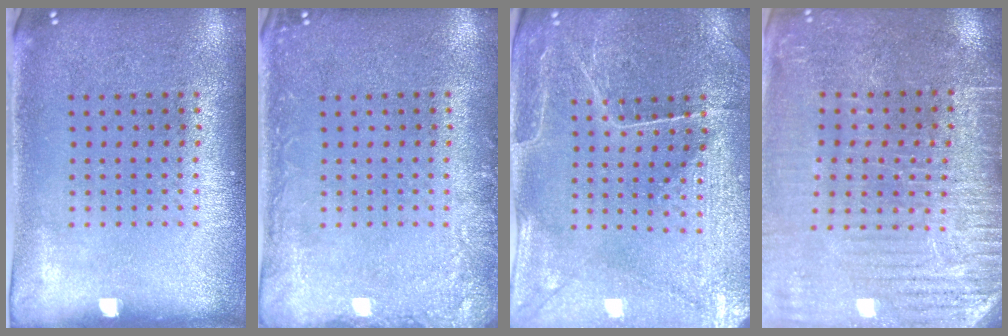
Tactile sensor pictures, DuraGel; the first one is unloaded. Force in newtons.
{"total": 2.0, "press": 2.0, "slide": 0.2}
{"total": 1.3, "press": 1.3, "slide": 0.3}
{"total": 3.3, "press": 3.3, "slide": 0.4}